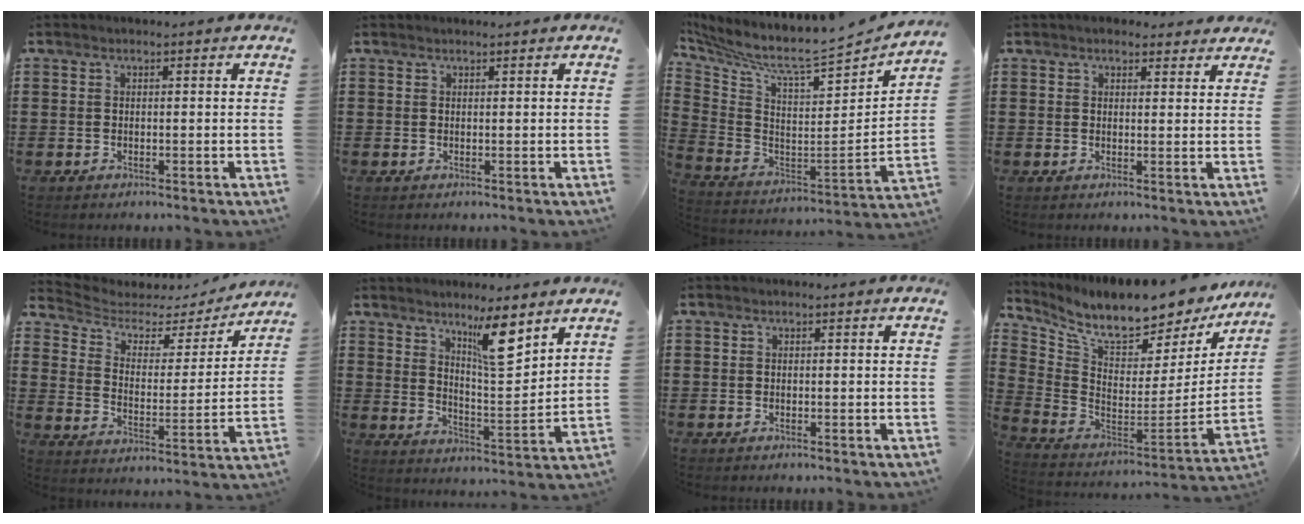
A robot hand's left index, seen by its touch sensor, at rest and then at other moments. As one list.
[{"total": 0.6, "force": [0.6, 0.1, 0.1], "torque": [-0.003, -0.001, 0.011]}, {"total": 6.1, "force": [5.1, 0.2, 3.2], "torque": [-0.090, -0.062, 0.075]}, {"total": 2.8, "force": [2.5, 1.1, 0.5], "torque": [-0.009, -0.003, 0.046]}, {"total": 3.9, "force": [2.9, 2.2, 1.3], "torque": [-0.049, -0.016, 0.040]}, {"total": 8.8, "force": [6.6, 1.7, 5.6], "torque": [-0.094, -0.029, 0.109]}, {"total": 0.0}, {"total": 9.6, "force": [8.5, 1.5, 4.2], "torque": [-0.109, -0.082, 0.140]}]